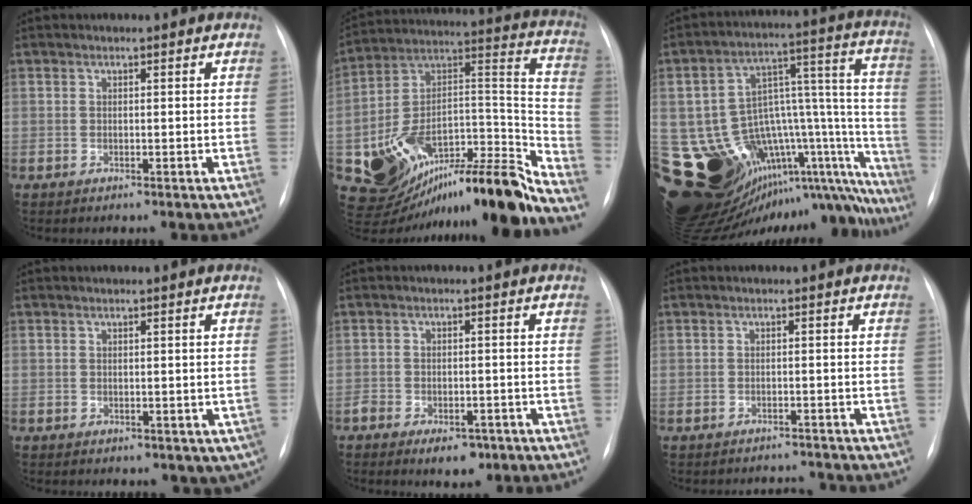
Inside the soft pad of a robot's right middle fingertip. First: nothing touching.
{"total": 26.3, "force": [-20.3, 5.1, 15.8], "torque": [-0.215, 0.037, -0.322]}
{"total": 27.8, "force": [-16.7, 14.3, 17.1], "torque": [-0.199, 0.112, -0.197]}
{"total": 3.2, "force": [-0.7, 2.3, 2.1], "torque": [-0.014, 0.002, 0.004]}
{"total": 5.1, "force": [-3.3, 2.8, 2.8], "torque": [-0.036, 0.000, -0.041]}
{"total": 2.6, "force": [-2.5, 0.3, -0.6], "torque": [0.011, -0.004, -0.034]}